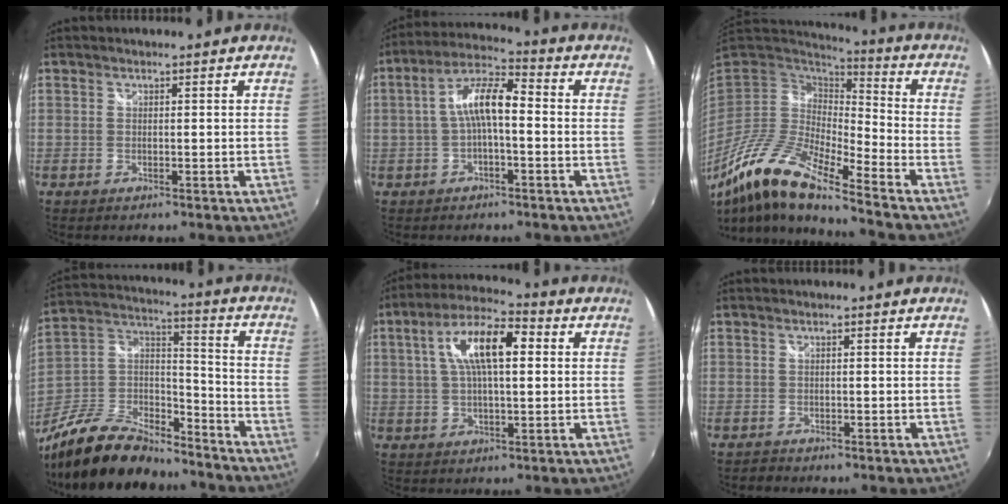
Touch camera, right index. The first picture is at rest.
{"total": 8.3, "force": [-1.0, 2.6, 7.8], "torque": [-0.161, 0.022, -0.018]}
{"total": 16.3, "force": [-11.2, 2.4, 11.6], "torque": [-0.220, -0.022, -0.231]}
{"total": 21.2, "force": [-16.3, 8.4, 10.6], "torque": [-0.225, 0.017, -0.276]}
{"total": 12.2, "force": [2.9, 4.4, 10.9], "torque": [-0.201, 0.025, 0.045]}
{"total": 0.8, "force": [-0.6, 0.5, -0.1], "torque": [0.000, 0.001, -0.009]}